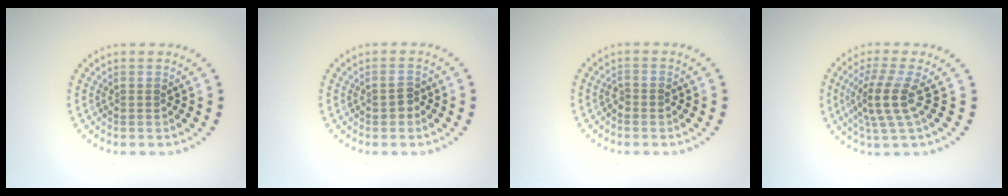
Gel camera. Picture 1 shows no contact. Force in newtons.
{"total": 1.2, "press": 1.2, "slide": 0.2}
{"total": 0.9, "press": 0.9, "slide": 0.2}
{"total": 3.8, "press": 2.8, "slide": 2.5}